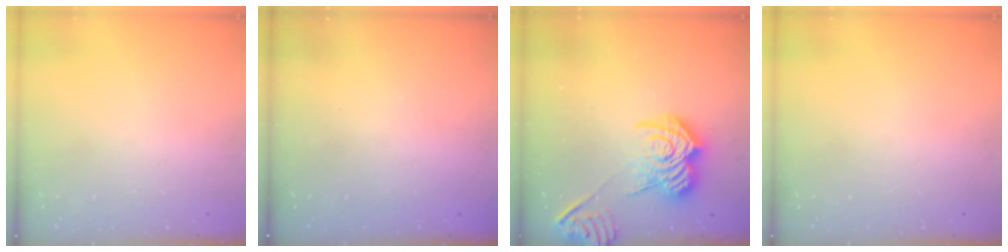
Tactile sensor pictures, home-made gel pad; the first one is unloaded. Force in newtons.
{"total": 2.3, "press": 2.2, "slide": 0.8}
{"total": 13.0, "press": 13.0, "slide": 1.0}
{"total": 0.0}